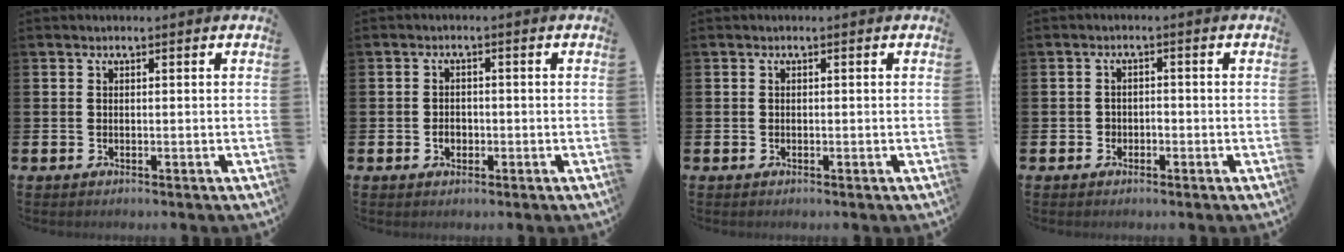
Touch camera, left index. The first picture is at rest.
{"total": 1.7, "force": [-0.4, 1.4, 0.9], "torque": [-0.006, 0.000, -0.014]}
{"total": 0.0}
{"total": 1.4, "force": [-0.7, 1.2, 0.3], "torque": [-0.003, 0.000, -0.018]}